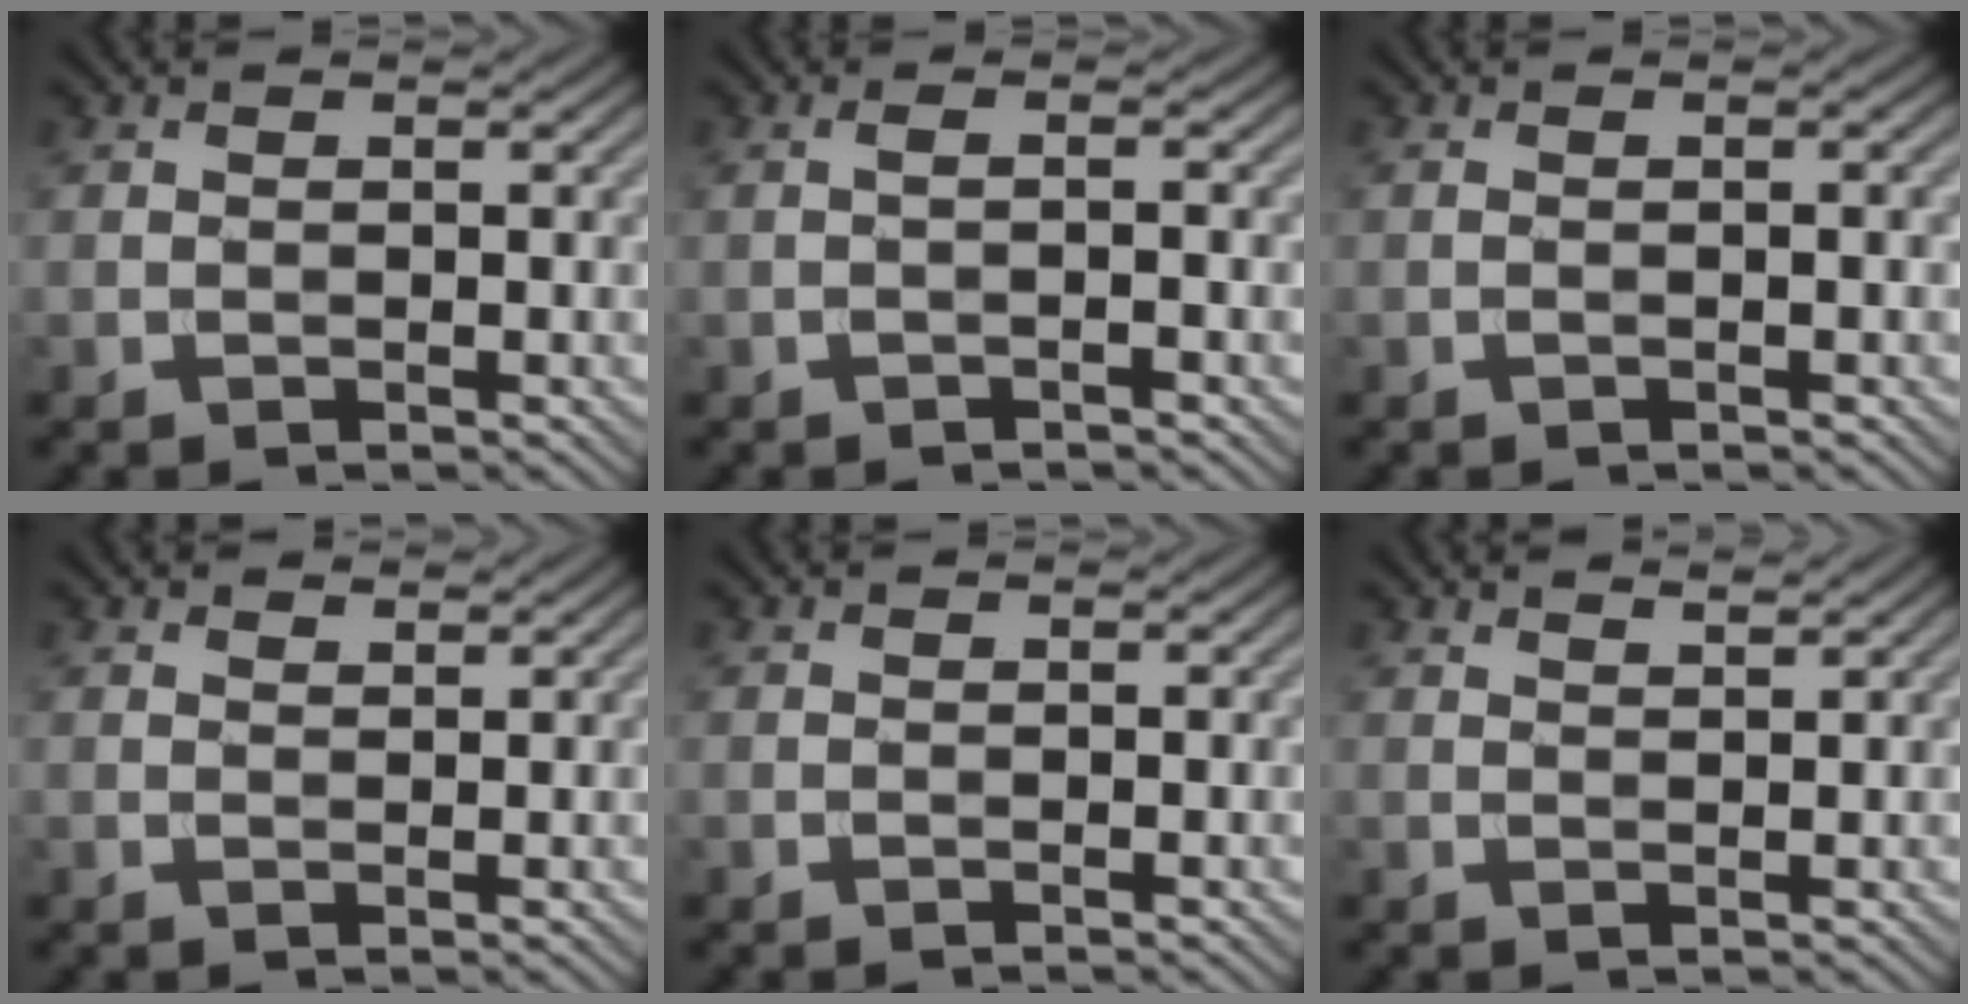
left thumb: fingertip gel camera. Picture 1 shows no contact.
{"total": 1.4, "force": [-0.5, 0.1, 1.3], "torque": [-0.020, 0.010, -0.017]}
{"total": 1.3, "force": [-0.1, 0.1, 1.3], "torque": [-0.022, 0.005, -0.006]}
{"total": 1.2, "force": [1.1, 0.3, 0.4], "torque": [-0.013, 0.000, 0.024]}
{"total": 0.0}
{"total": 1.8, "force": [1.6, 0.1, 0.8], "torque": [-0.019, -0.002, 0.029]}